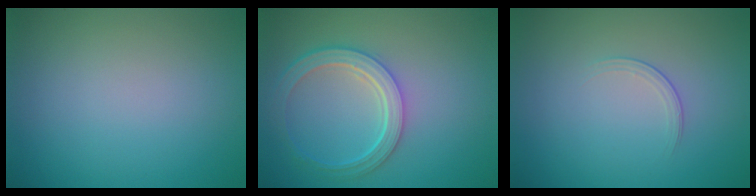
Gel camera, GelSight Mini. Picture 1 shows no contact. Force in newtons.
{"total": 4.9, "press": 3.9, "slide": 3.0}
{"total": 1.3, "press": 0.5, "slide": 1.2}